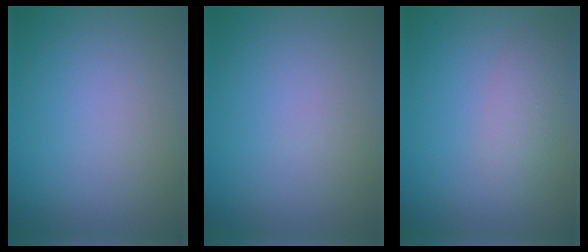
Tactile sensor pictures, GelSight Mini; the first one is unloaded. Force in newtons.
{"total": 0.0}
{"total": 2.5, "press": 2.5, "slide": 0.2}